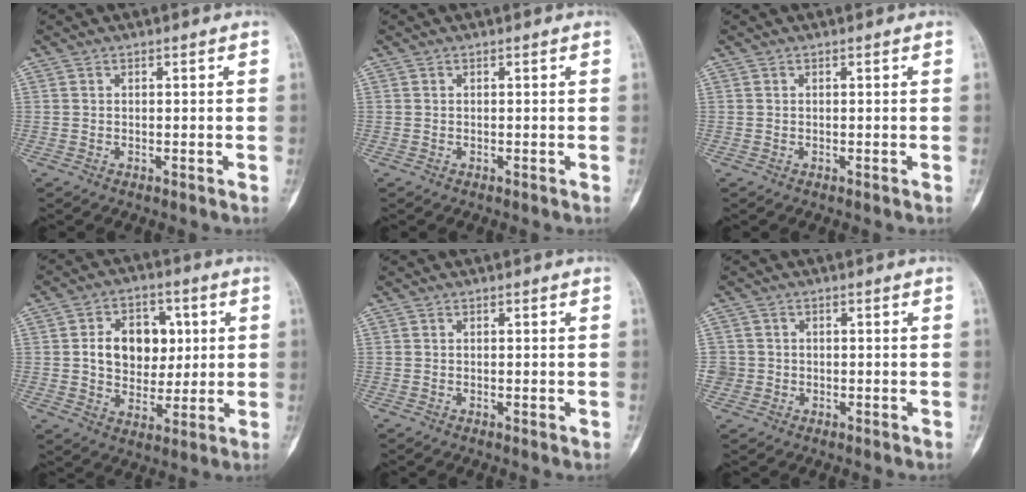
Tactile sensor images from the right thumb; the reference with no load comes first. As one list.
[{"total": 0.0}, {"total": 0.0}, {"total": 12.5, "force": [2.0, 9.2, 8.2], "torque": [-0.081, 0.002, 0.037]}, {"total": 0.7, "force": [-0.1, 0.2, 0.6], "torque": [-0.005, -0.002, -0.003]}, {"total": 2.5, "force": [-0.4, 2.5, -0.1], "torque": [0.020, 0.010, -0.011]}]